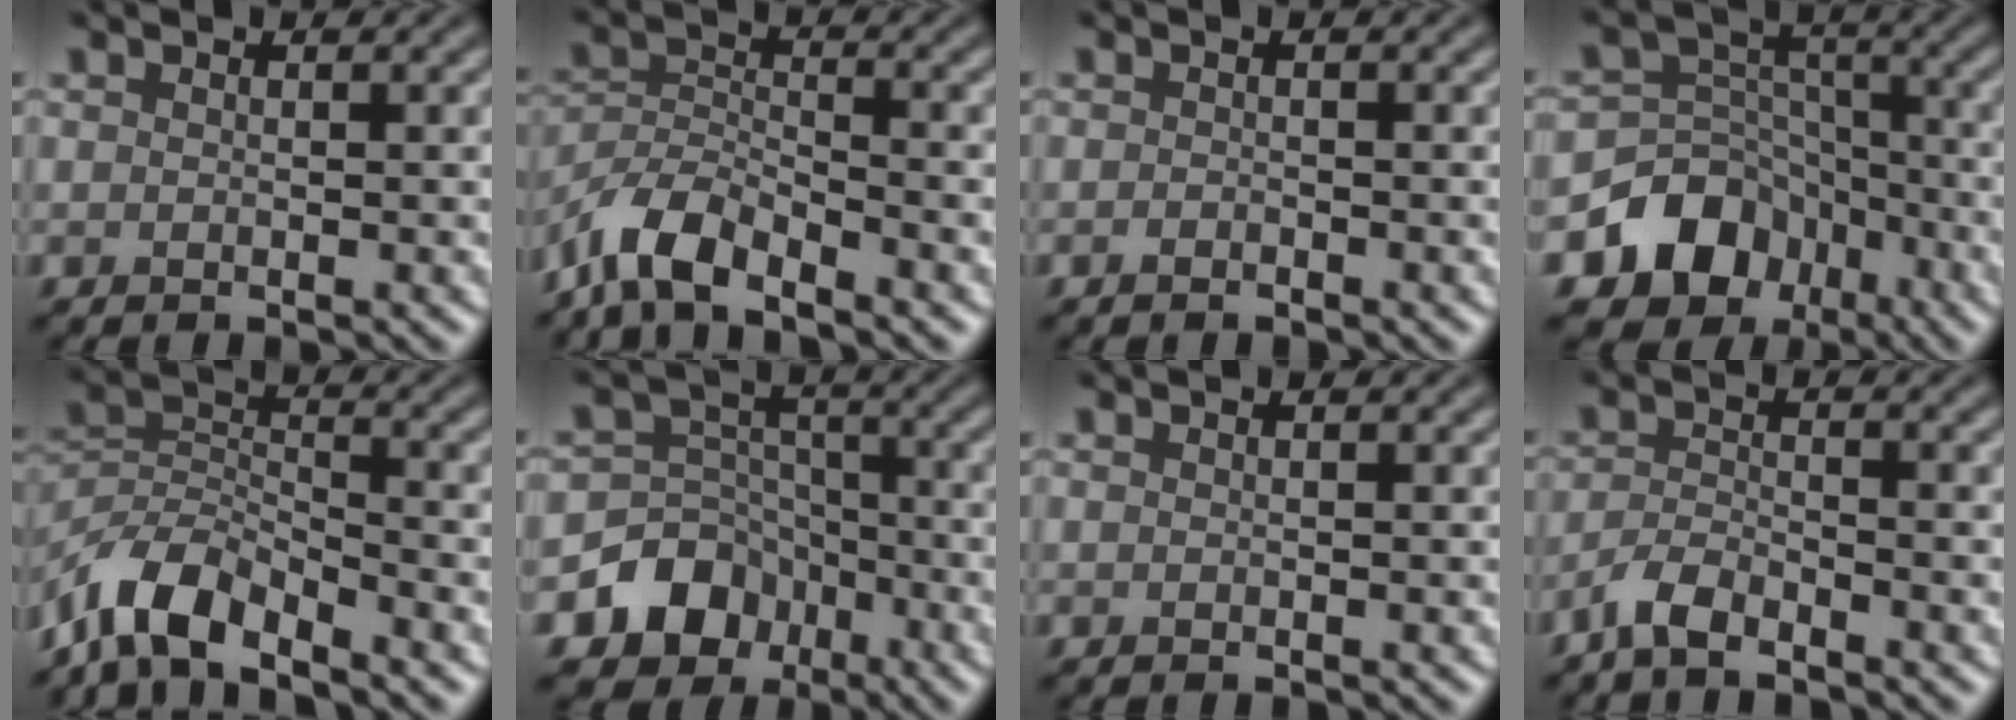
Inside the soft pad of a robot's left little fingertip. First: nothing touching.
{"total": 5.4, "force": [-4.3, 1.7, 2.7], "torque": [-0.050, -0.001, -0.094]}
{"total": 0.7, "force": [-0.5, 0.2, 0.4], "torque": [-0.007, 0.000, -0.010]}
{"total": 10.0, "force": [-5.9, 7.8, 2.3], "torque": [-0.036, 0.002, -0.117]}
{"total": 6.4, "force": [-5.0, 2.3, 3.1], "torque": [-0.054, 0.001, -0.108]}
{"total": 9.0, "force": [-4.9, 7.3, 1.8], "torque": [-0.017, -0.006, -0.109]}
{"total": 0.0}
{"total": 2.7, "force": [-2.2, 0.6, 1.3], "torque": [-0.030, 0.001, -0.052]}